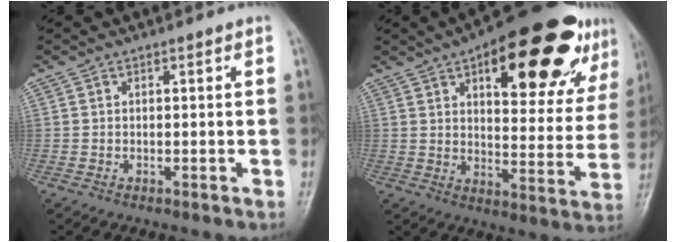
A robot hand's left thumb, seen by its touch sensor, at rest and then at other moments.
{"total": 26.1, "force": [13.8, 10.3, 19.6], "torque": [-0.229, -0.021, 0.194]}